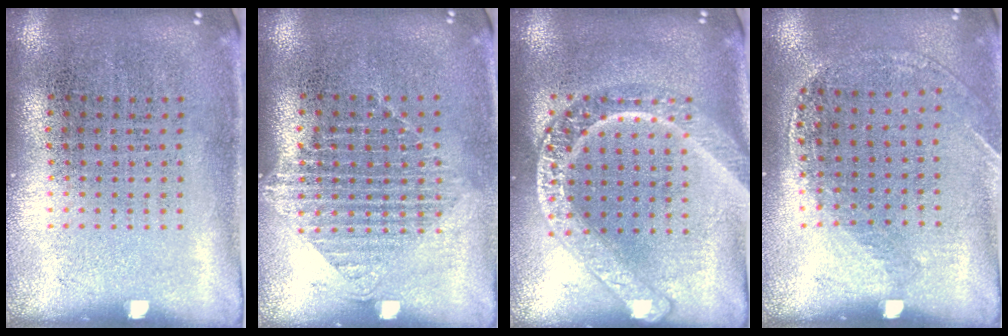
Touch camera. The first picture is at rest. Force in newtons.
{"total": 1.1, "press": 1.0, "slide": 0.5}
{"total": 2.6, "press": 2.6, "slide": 0.3}
{"total": 1.2, "press": 1.1, "slide": 0.5}